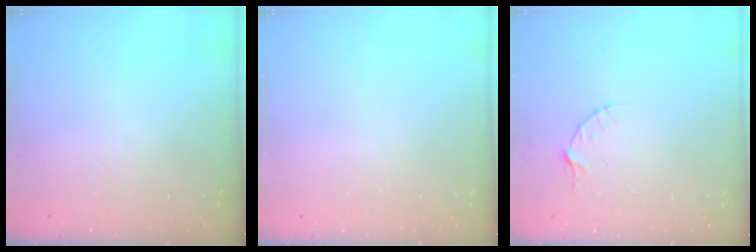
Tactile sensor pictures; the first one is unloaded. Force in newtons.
{"total": 0.0}
{"total": 4.1, "press": 4.1, "slide": 0.4}